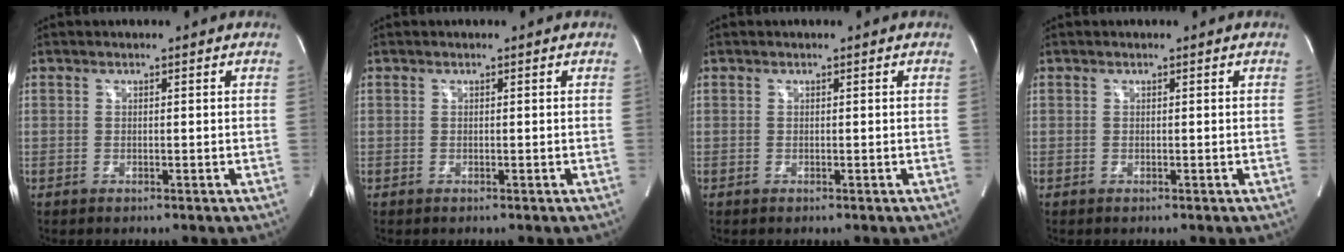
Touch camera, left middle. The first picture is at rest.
{"total": 0.0}
{"total": 0.0}
{"total": 0.0}